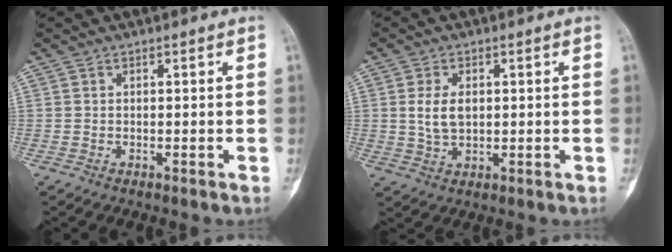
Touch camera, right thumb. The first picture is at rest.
{"total": 5.2, "force": [0.8, 3.2, 4.1], "torque": [-0.074, -0.003, 0.018]}